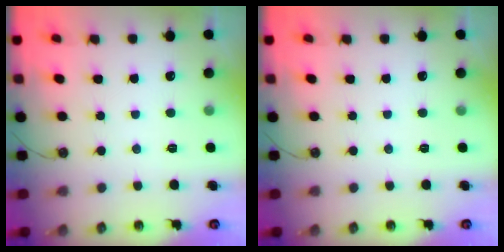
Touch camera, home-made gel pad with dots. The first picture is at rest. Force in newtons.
{"total": 0.0}